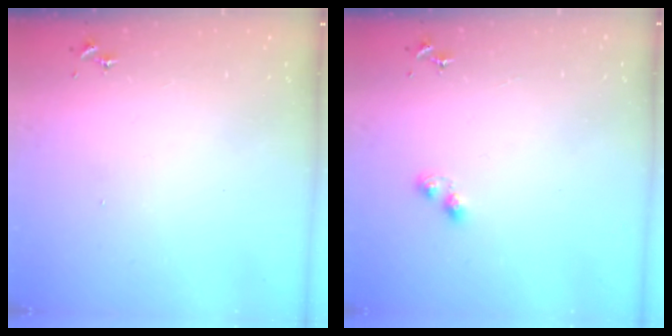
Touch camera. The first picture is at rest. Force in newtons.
{"total": 3.6, "press": 3.6, "slide": 0.4}